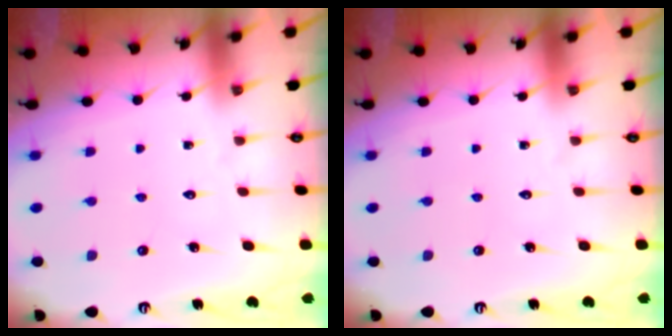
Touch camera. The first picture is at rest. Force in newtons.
{"total": 0.0}